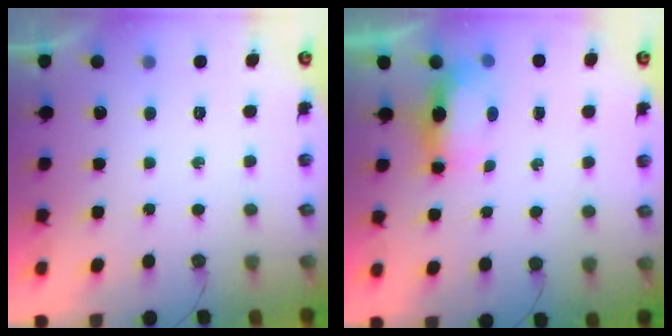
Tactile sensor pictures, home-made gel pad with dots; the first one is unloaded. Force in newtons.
{"total": 6.6, "press": 6.1, "slide": 2.7}